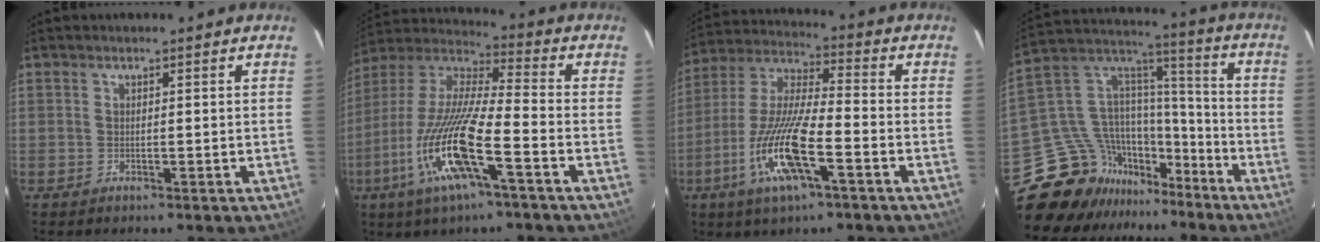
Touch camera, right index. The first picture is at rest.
{"total": 18.5, "force": [-7.3, 3.1, 16.7], "torque": [-0.362, -0.017, -0.140]}
{"total": 15.8, "force": [-6.3, 3.0, 14.2], "torque": [-0.300, -0.011, -0.115]}
{"total": 21.3, "force": [-16.4, 12.0, 6.1], "torque": [-0.130, 0.078, -0.273]}